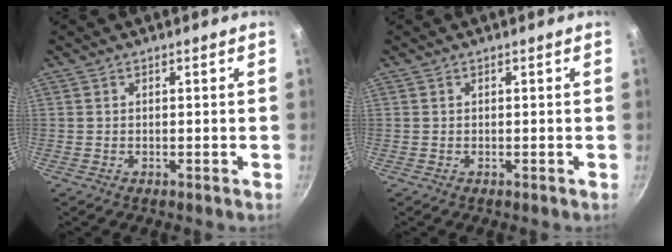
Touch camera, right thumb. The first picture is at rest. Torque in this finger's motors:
{"motor_torque": [0.12, 0.14, -0.08, 0.06, 0.00]}